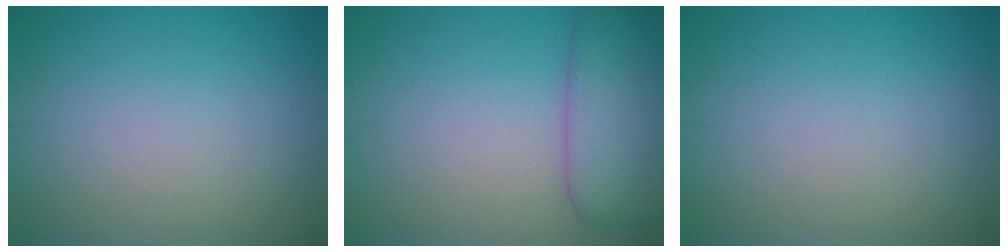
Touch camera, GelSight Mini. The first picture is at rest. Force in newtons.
{"total": 5.5, "press": 5.5, "slide": 0.1}
{"total": 0.0}